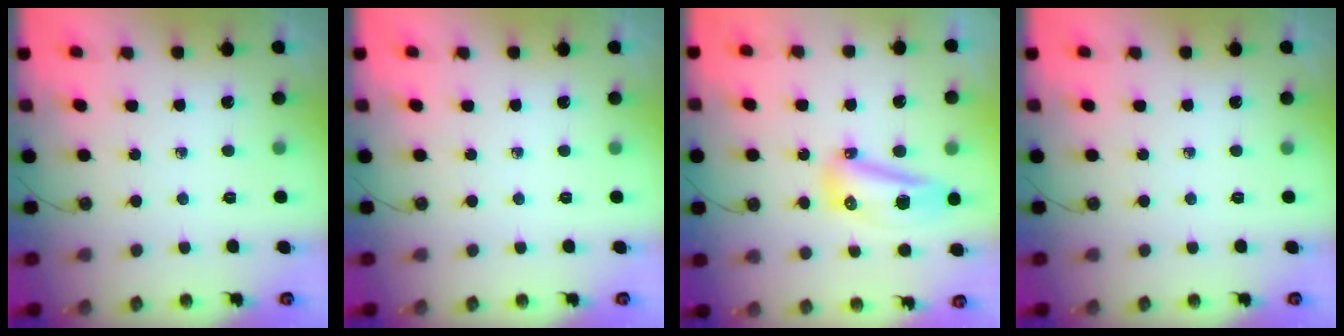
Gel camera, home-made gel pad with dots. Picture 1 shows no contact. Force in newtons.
{"total": 0.0}
{"total": 16.8, "press": 13.2, "slide": 10.4}
{"total": 0.0}